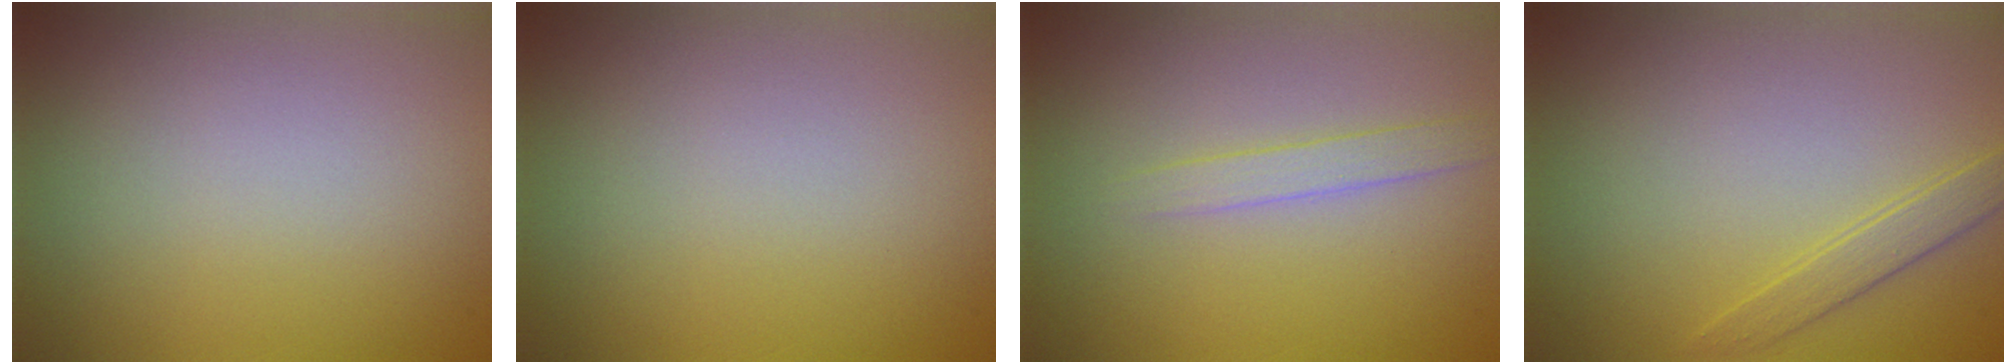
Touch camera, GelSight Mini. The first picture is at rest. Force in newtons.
{"total": 0.0}
{"total": 1.6, "press": 1.6, "slide": 0.0}
{"total": 1.6, "press": 1.6, "slide": 0.1}